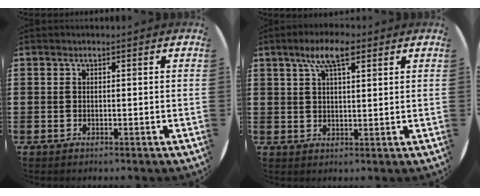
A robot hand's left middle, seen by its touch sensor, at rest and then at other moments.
{"total": 6.3, "force": [3.9, 2.2, 4.5], "torque": [-0.081, 0.002, 0.064]}